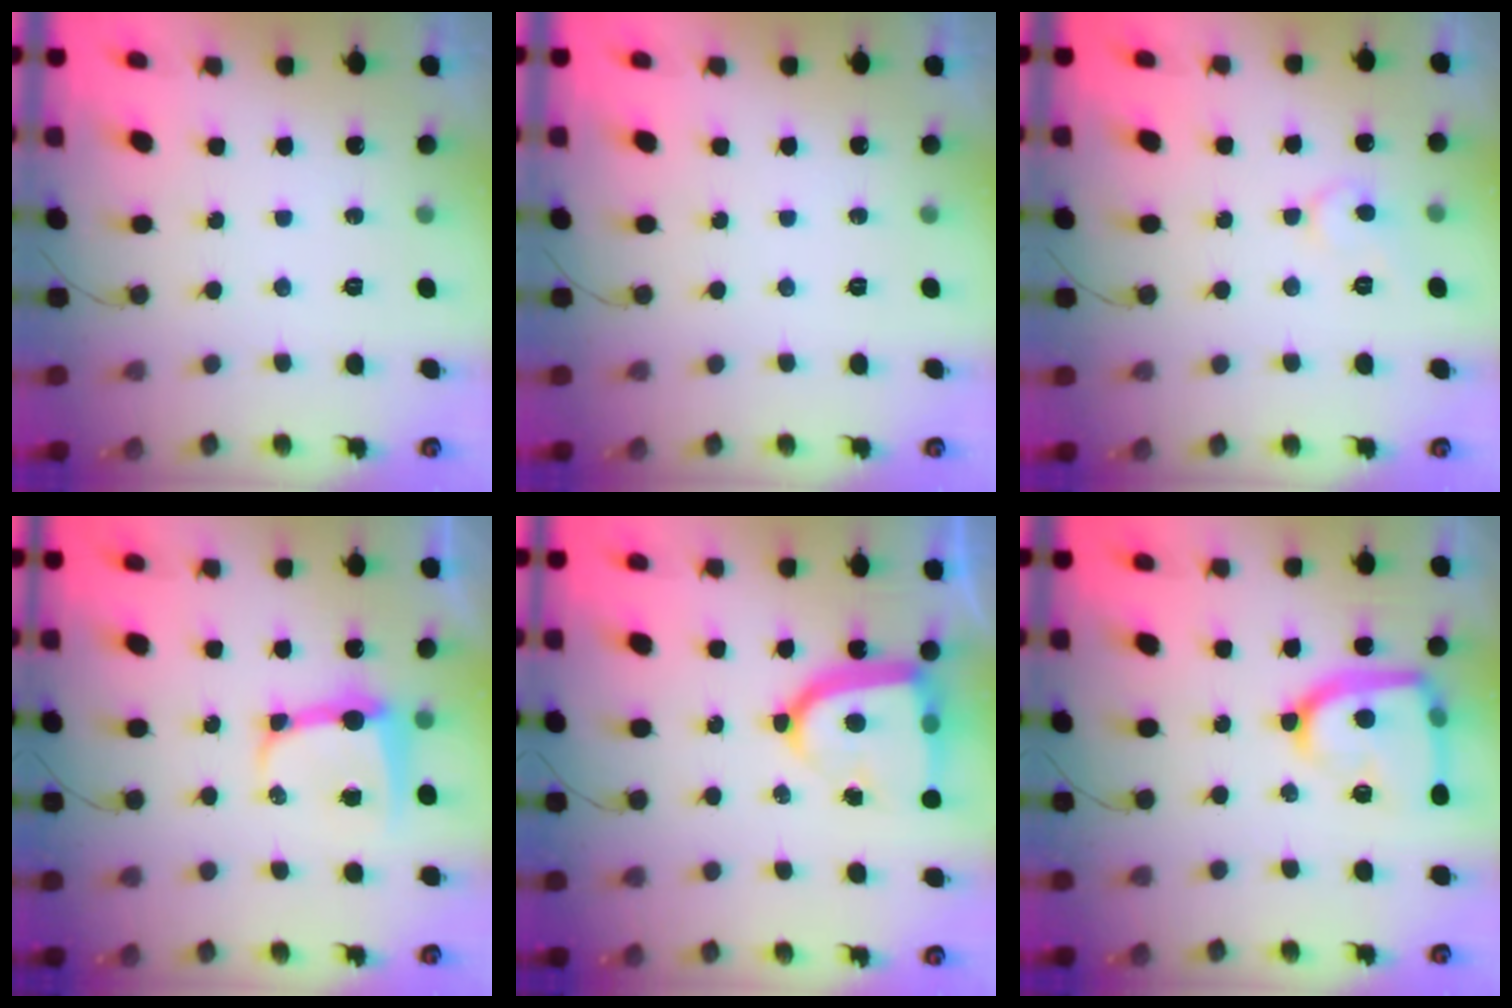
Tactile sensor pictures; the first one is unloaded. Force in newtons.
{"total": 0.0}
{"total": 5.5, "press": 5.5, "slide": 0.3}
{"total": 8.7, "press": 8.7, "slide": 0.7}
{"total": 16.6, "press": 16.5, "slide": 1.5}
{"total": 16.7, "press": 16.6, "slide": 1.2}